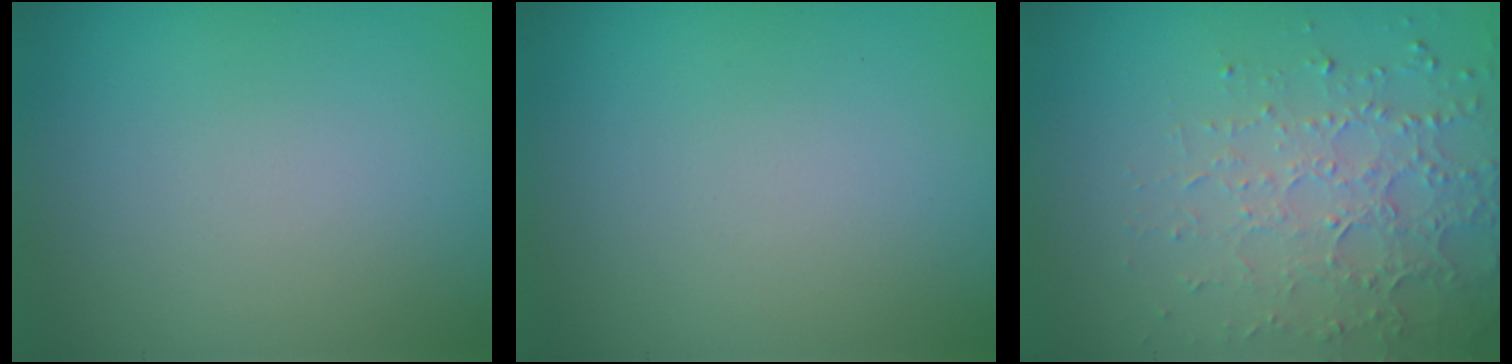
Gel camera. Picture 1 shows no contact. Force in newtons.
{"total": 0.0}
{"total": 4.6, "press": 3.3, "slide": 3.2}